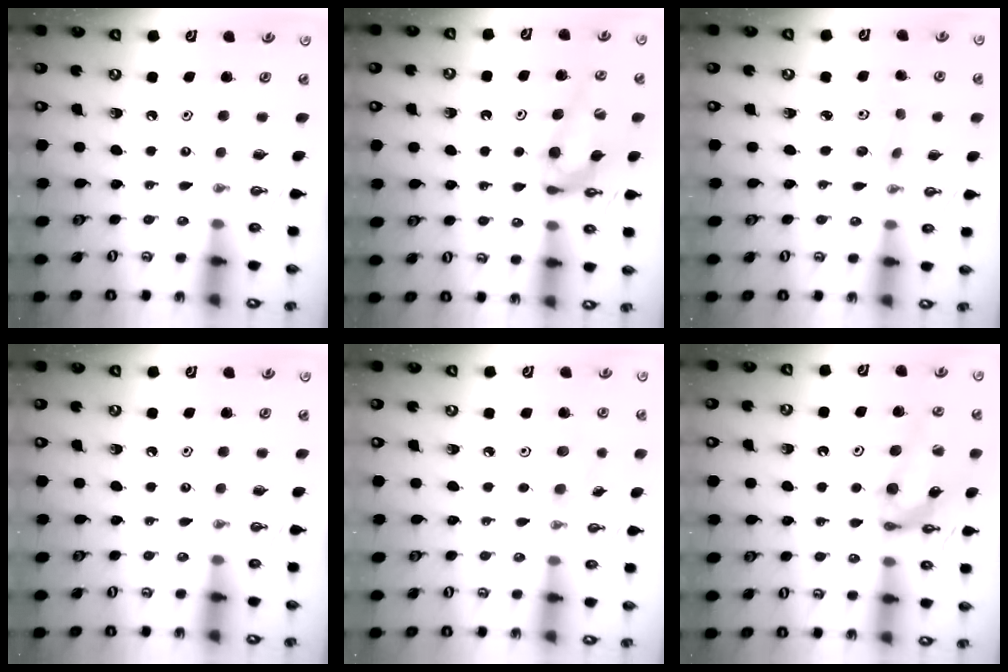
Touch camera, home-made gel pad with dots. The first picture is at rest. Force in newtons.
{"total": 10.3, "press": 10.2, "slide": 1.0}
{"total": 6.2, "press": 5.5, "slide": 2.9}
{"total": 0.0}
{"total": 6.0, "press": 5.7, "slide": 1.7}
{"total": 12.5, "press": 12.5, "slide": 1.0}